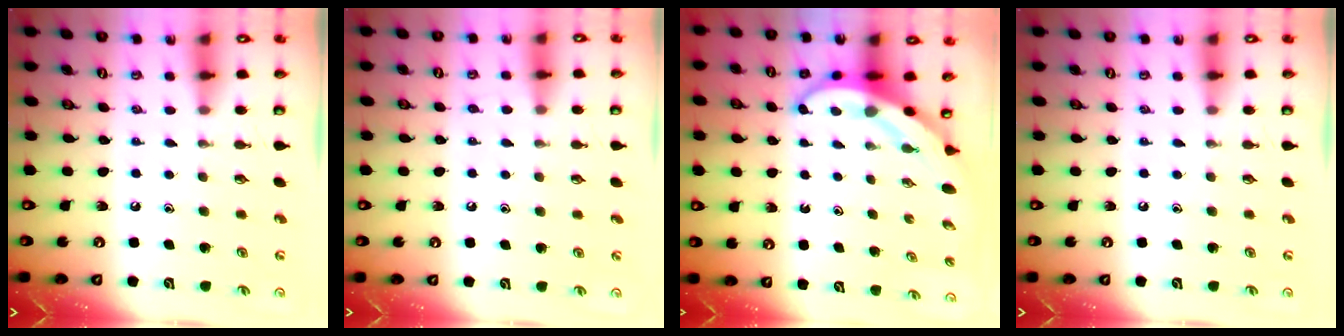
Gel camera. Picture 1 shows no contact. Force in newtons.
{"total": 3.6, "press": 3.5, "slide": 0.5}
{"total": 5.3, "press": 5.3, "slide": 0.5}
{"total": 0.0}